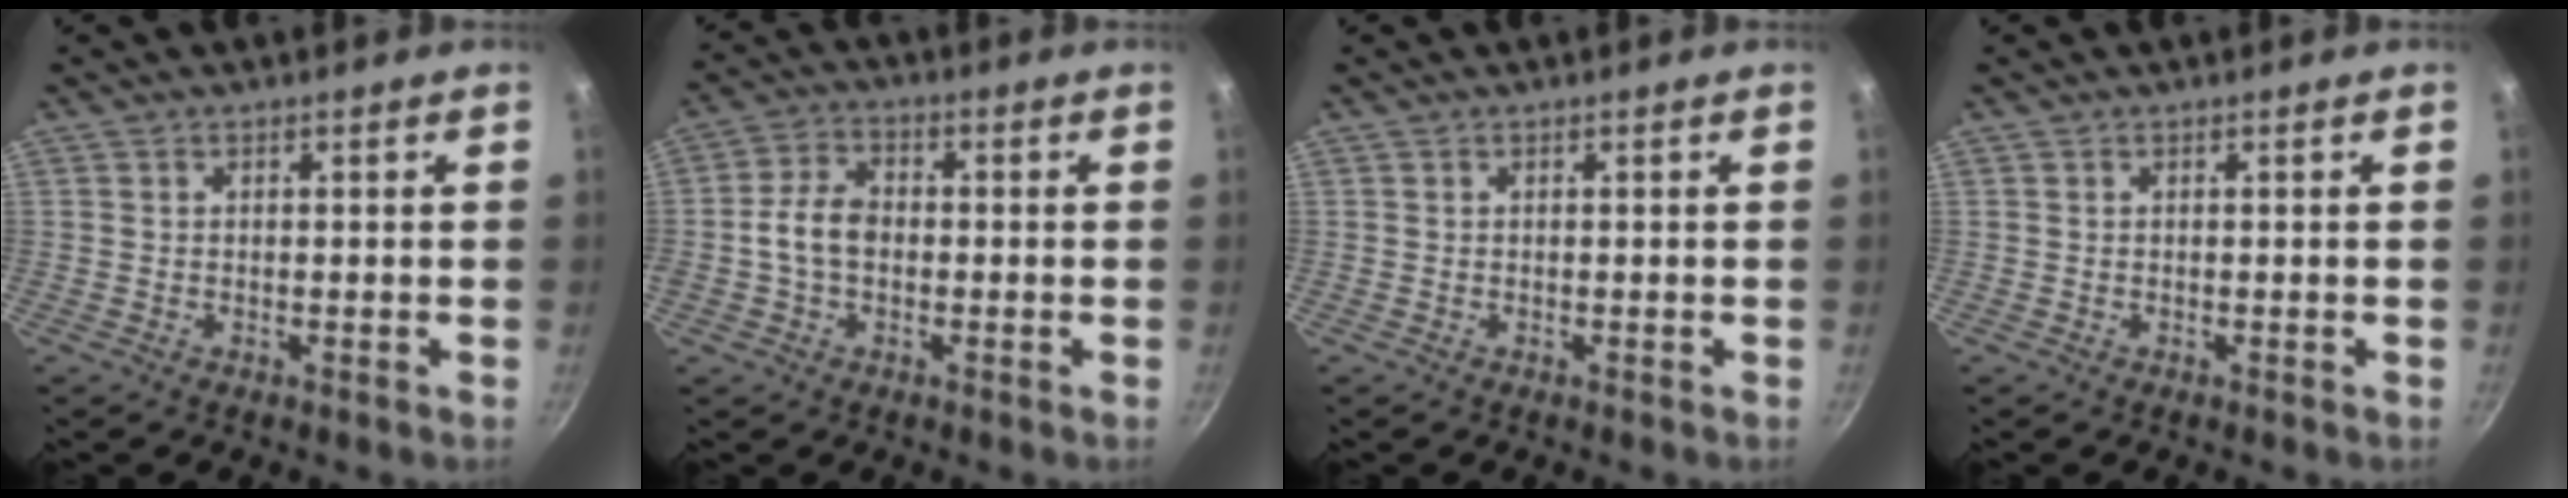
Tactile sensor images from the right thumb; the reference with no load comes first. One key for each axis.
{"total": 6.4, "fx": -0.9, "fy": 4.4, "fz": 4.6, "tx": -0.078, "ty": 0.027, "tz": -0.025}
{"total": 0.0}
{"total": 0.0}